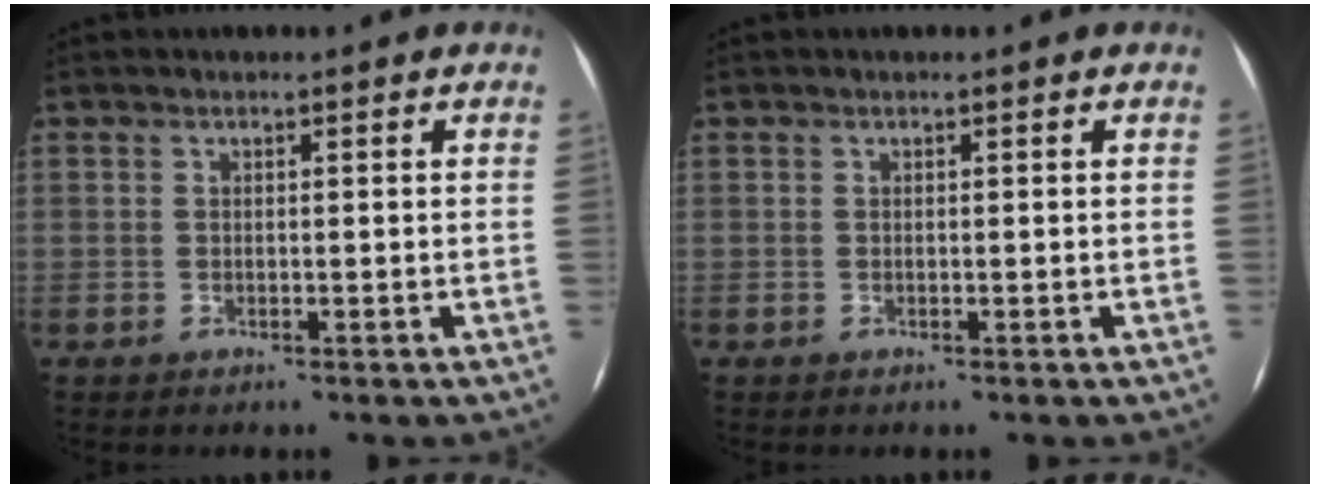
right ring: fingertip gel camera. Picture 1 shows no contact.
{"total": 0.0}